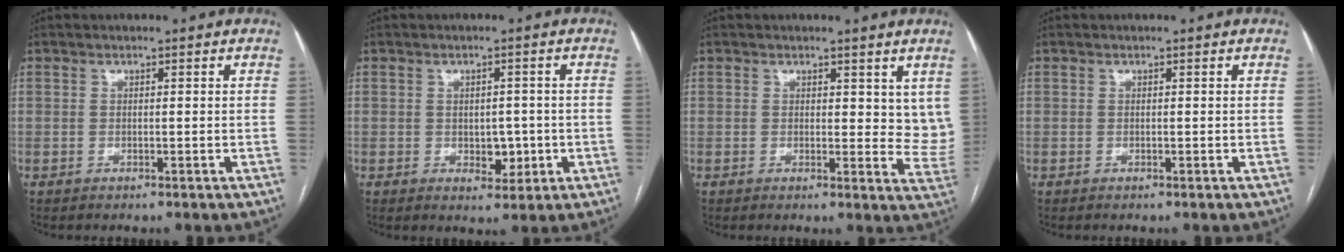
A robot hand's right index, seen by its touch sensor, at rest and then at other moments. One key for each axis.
{"total": 3.7, "fx": -0.6, "fy": 2.6, "fz": 2.6, "tx": -0.028, "ty": 0.006, "tz": 0.001}
{"total": 5.2, "fx": 3.1, "fy": 2.9, "fz": 3.0, "tx": -0.020, "ty": -0.023, "tz": 0.028}
{"total": 0.0}